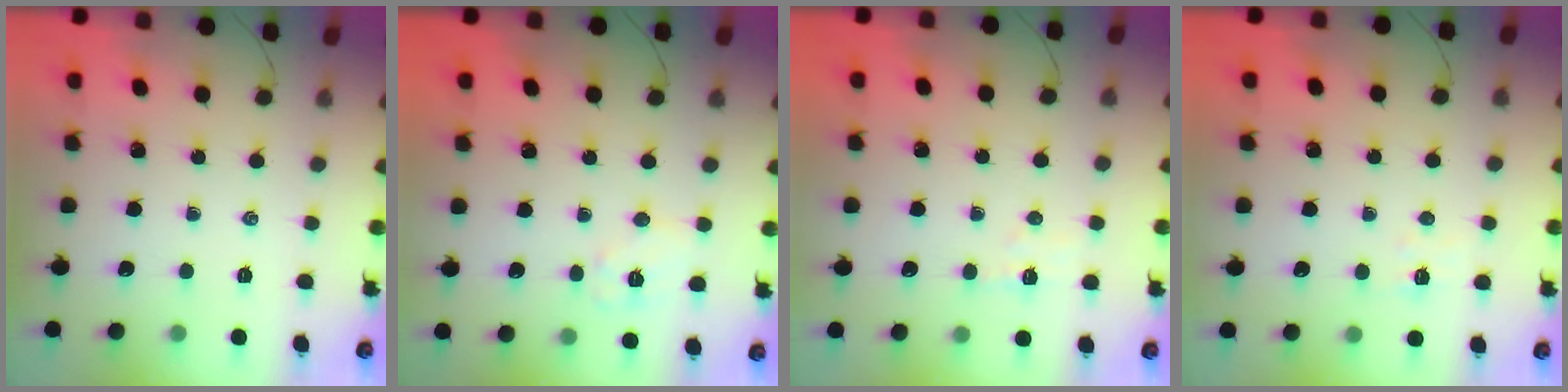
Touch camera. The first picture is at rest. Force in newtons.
{"total": 7.1, "press": 7.1, "slide": 1.0}
{"total": 4.7, "press": 4.6, "slide": 1.2}
{"total": 4.0, "press": 3.9, "slide": 1.0}